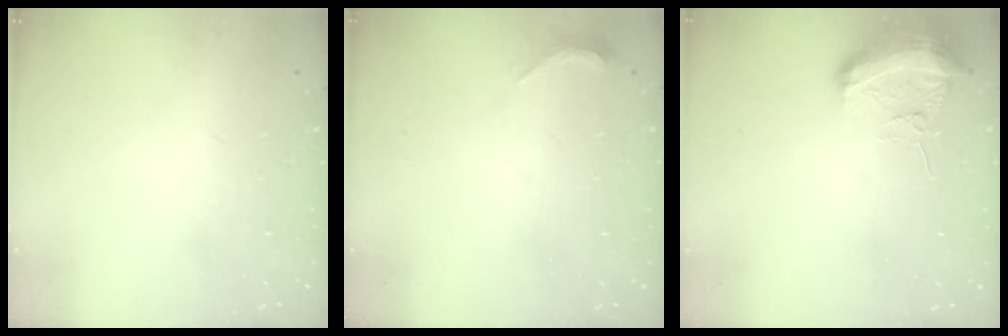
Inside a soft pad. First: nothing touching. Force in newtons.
{"total": 3.5, "press": 3.4, "slide": 0.7}
{"total": 10.0, "press": 10.0, "slide": 0.8}